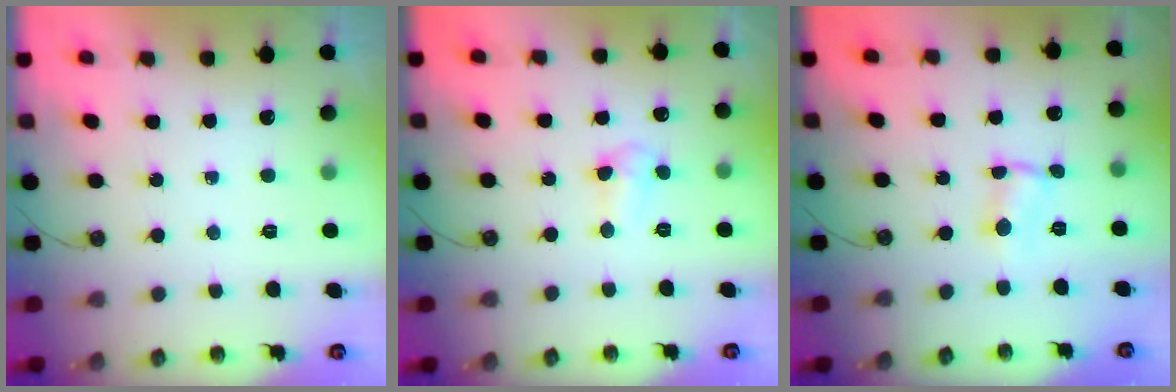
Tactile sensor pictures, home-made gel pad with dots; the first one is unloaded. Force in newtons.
{"total": 4.5, "press": 4.5, "slide": 0.6}
{"total": 1.1, "press": 1.0, "slide": 0.2}